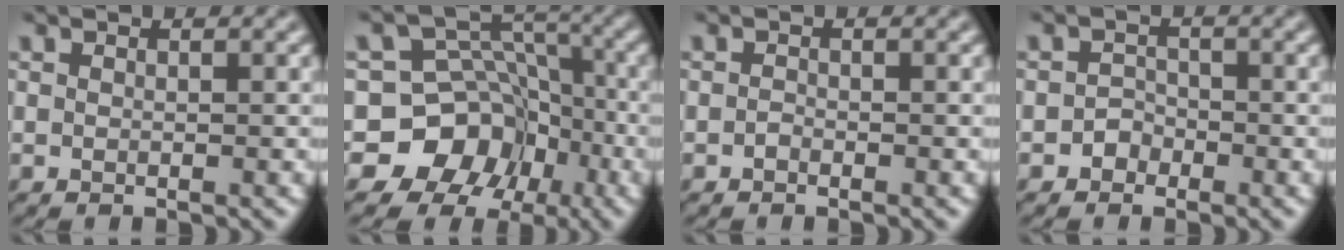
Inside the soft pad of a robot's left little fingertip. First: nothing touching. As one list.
[{"total": 10.6, "force": [-5.7, 8.6, 2.2], "torque": [-0.029, 0.011, -0.125]}, {"total": 0.6, "force": [-0.5, 0.3, 0.2], "torque": [-0.003, -0.002, -0.014]}, {"total": 1.5, "force": [-1.0, 1.1, 0.2], "torque": [0.007, 0.007, -0.022]}]